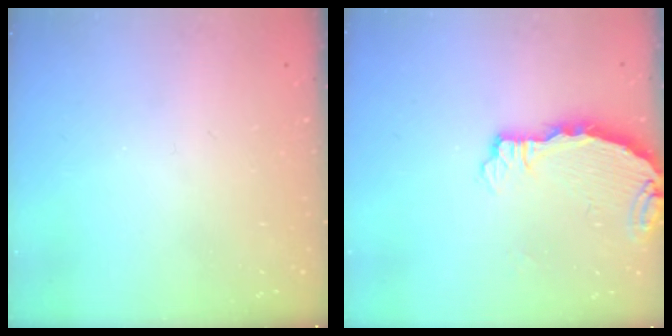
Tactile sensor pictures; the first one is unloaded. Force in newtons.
{"total": 3.7, "press": 3.7, "slide": 0.4}